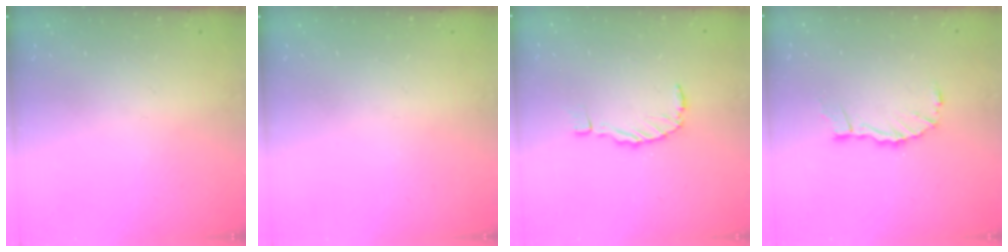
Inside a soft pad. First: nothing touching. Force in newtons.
{"total": 0.0}
{"total": 0.0}
{"total": 5.7, "press": 5.7, "slide": 0.1}